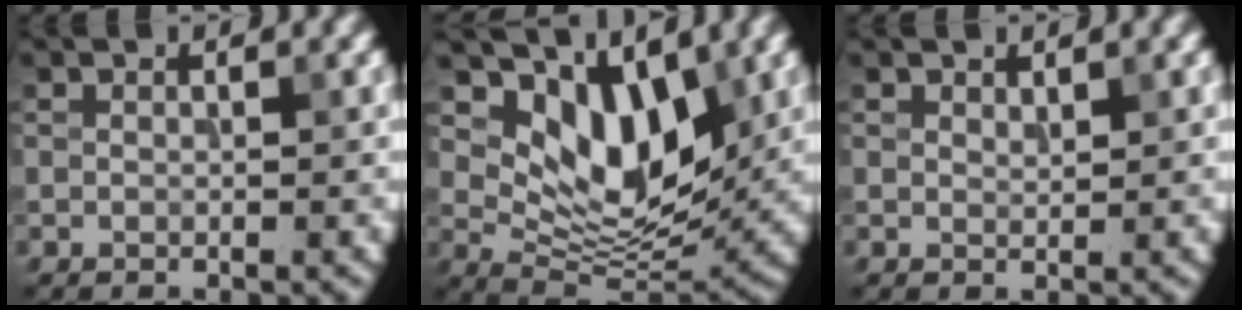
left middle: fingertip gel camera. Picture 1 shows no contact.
{"total": 7.7, "force": [3.7, 4.2, 5.2], "torque": [-0.080, -0.022, 0.063]}
{"total": 0.7, "force": [0.6, 0.2, 0.1], "torque": [-0.002, -0.002, 0.014]}